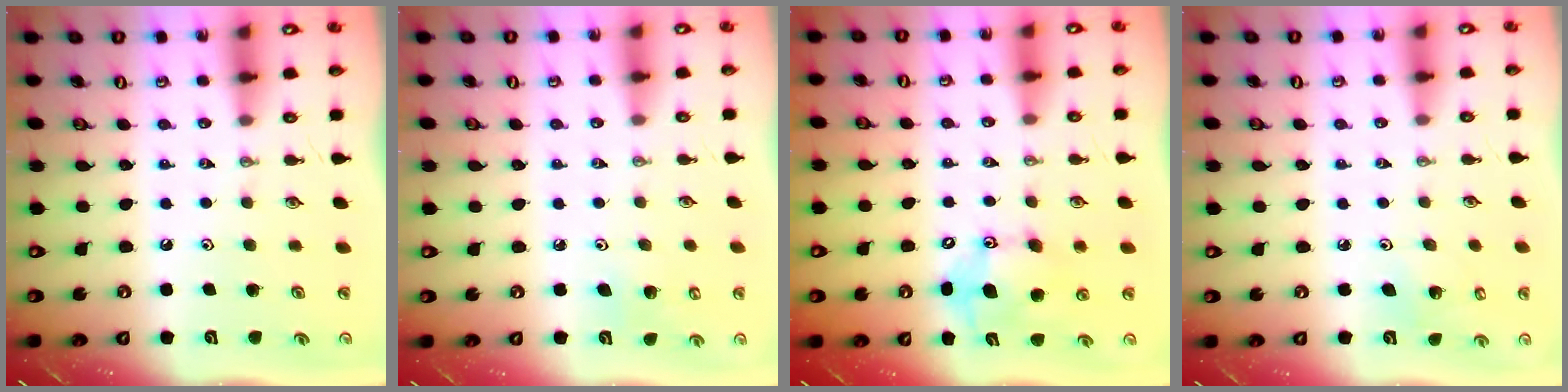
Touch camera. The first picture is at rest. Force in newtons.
{"total": 4.5, "press": 4.2, "slide": 1.5}
{"total": 12.0, "press": 11.7, "slide": 2.5}
{"total": 4.8, "press": 4.7, "slide": 1.1}